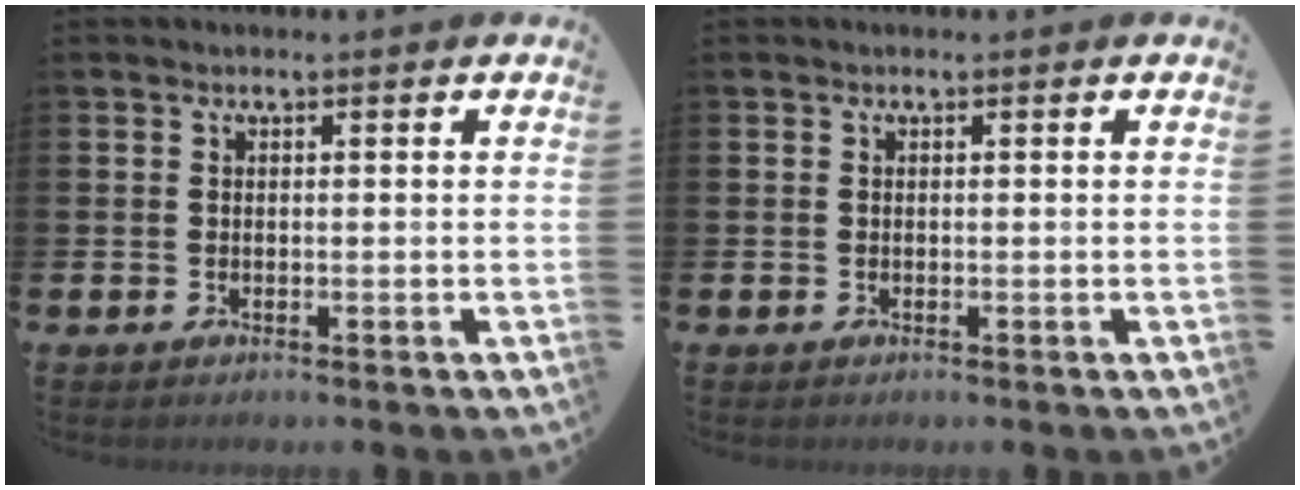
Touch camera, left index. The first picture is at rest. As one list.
[{"total": 0.0}]